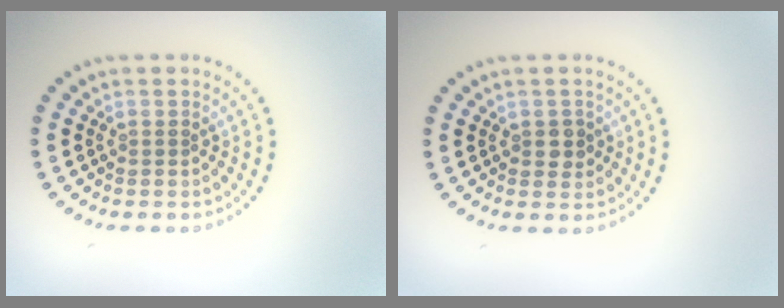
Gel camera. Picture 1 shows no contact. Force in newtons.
{"total": 1.3, "press": 1.3, "slide": 0.3}